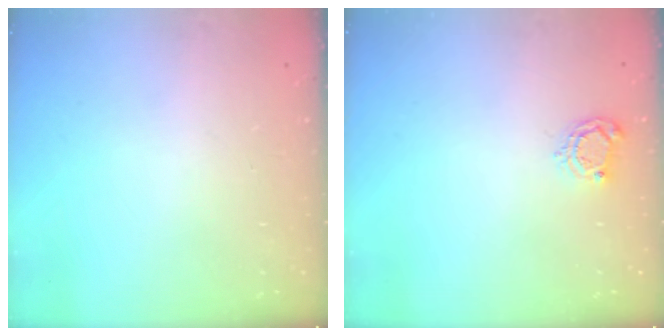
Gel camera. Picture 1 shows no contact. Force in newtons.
{"total": 4.3, "press": 4.3, "slide": 0.5}